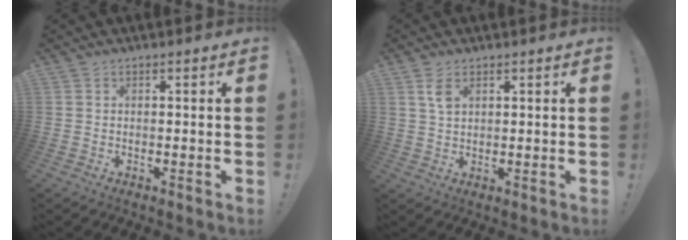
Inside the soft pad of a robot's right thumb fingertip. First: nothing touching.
{"total": 4.3, "force": [2.0, 2.1, 3.1], "torque": [-0.048, -0.008, 0.034]}